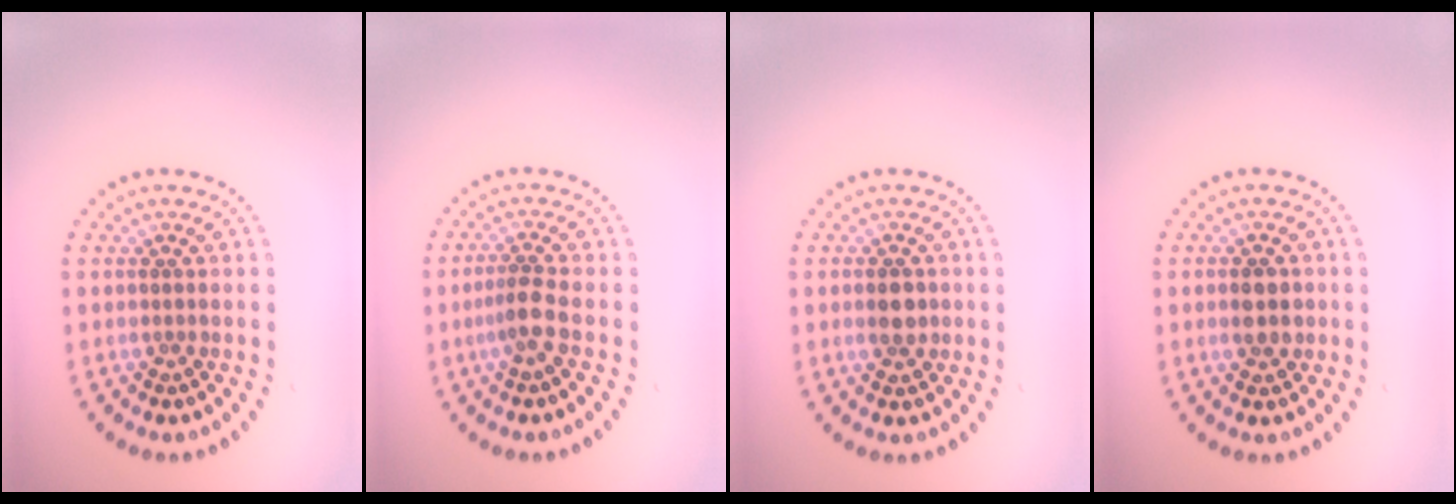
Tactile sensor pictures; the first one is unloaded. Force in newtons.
{"total": 2.2, "press": 1.7, "slide": 1.4}
{"total": 2.7, "press": 2.7, "slide": 0.1}
{"total": 2.8, "press": 2.8, "slide": 0.2}